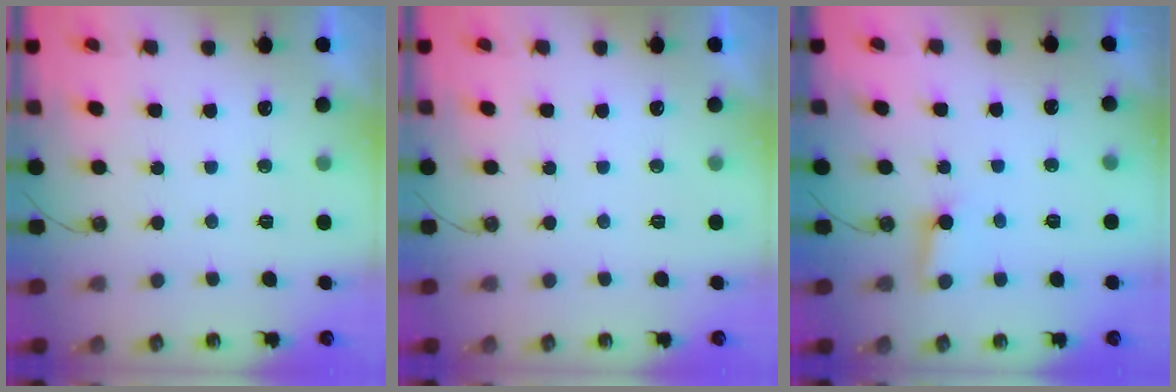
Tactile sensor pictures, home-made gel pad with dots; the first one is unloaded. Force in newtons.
{"total": 0.0}
{"total": 2.6, "press": 2.6, "slide": 0.3}